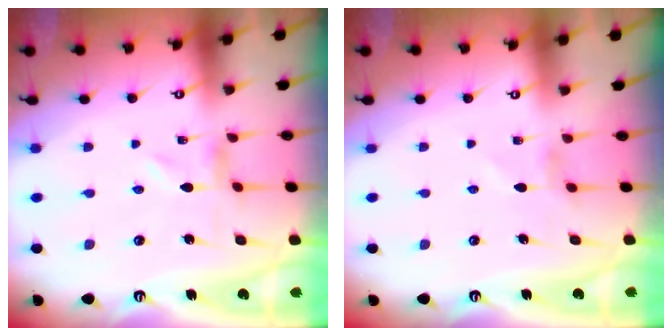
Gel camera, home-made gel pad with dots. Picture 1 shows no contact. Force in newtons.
{"total": 3.9, "press": 3.8, "slide": 0.5}